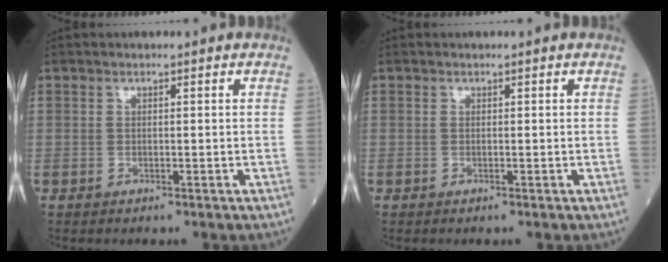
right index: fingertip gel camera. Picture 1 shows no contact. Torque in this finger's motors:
{"motor_torque": [0.00, 0.00, -0.01, 0.01]}